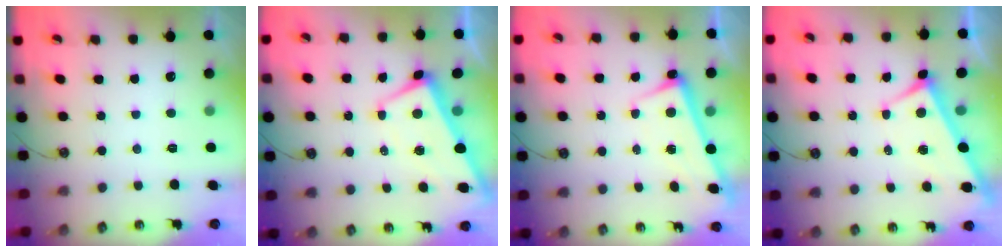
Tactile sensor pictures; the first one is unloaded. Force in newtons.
{"total": 1.5, "press": 1.3, "slide": 0.7}
{"total": 2.7, "press": 2.7, "slide": 0.4}
{"total": 4.0, "press": 3.9, "slide": 0.6}